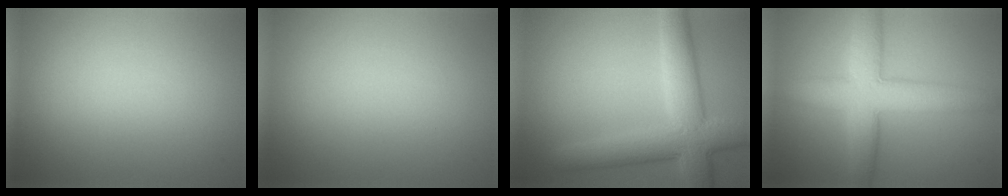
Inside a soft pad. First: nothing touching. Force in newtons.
{"total": 0.0}
{"total": 7.6, "press": 7.6, "slide": 0.4}
{"total": 7.4, "press": 7.4, "slide": 0.1}